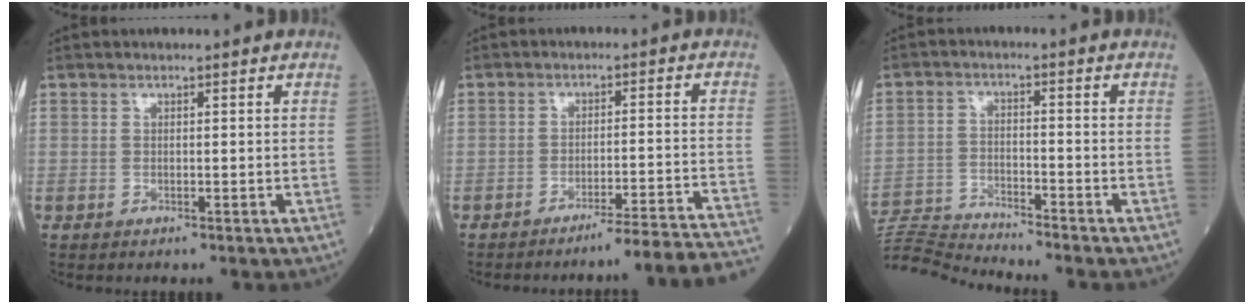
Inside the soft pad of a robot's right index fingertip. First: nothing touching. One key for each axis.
{"total": 14.3, "fx": -13.4, "fy": -2.4, "fz": 4.3, "tx": -0.009, "ty": -0.006, "tz": -0.170}
{"total": 9.0, "fx": -8.6, "fy": -2.6, "fz": 0.2, "tx": -0.011, "ty": -0.002, "tz": -0.162}